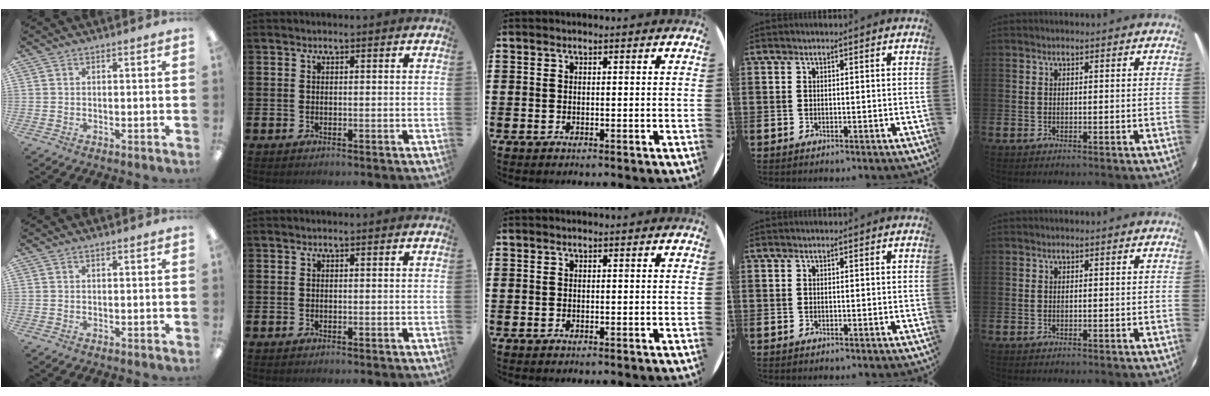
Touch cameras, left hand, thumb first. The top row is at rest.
{}